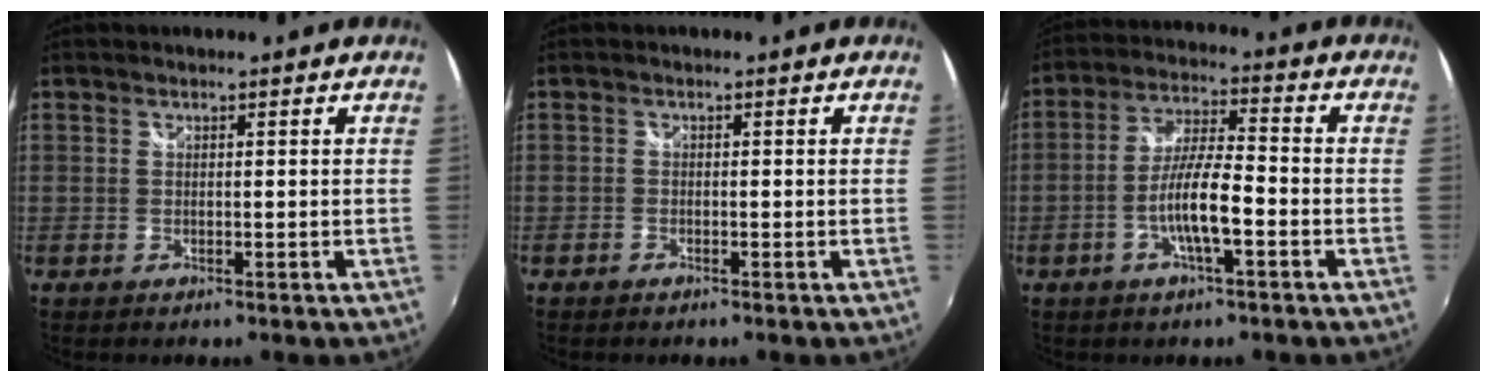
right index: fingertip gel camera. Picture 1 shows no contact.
{"total": 0.7, "force": [-0.6, 0.3, 0.0], "torque": [-0.003, -0.003, -0.015]}
{"total": 8.7, "force": [-3.3, 1.4, 8.0], "torque": [-0.157, 0.002, -0.060]}